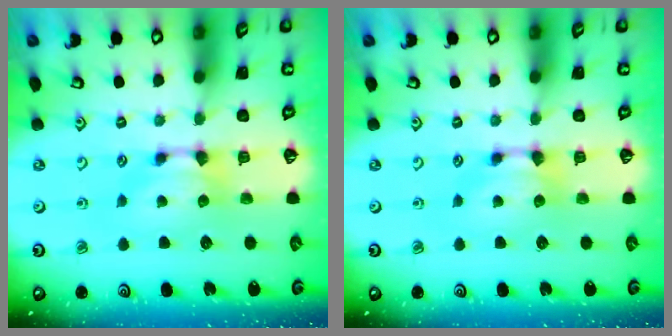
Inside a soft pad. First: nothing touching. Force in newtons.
{"total": 0.0}